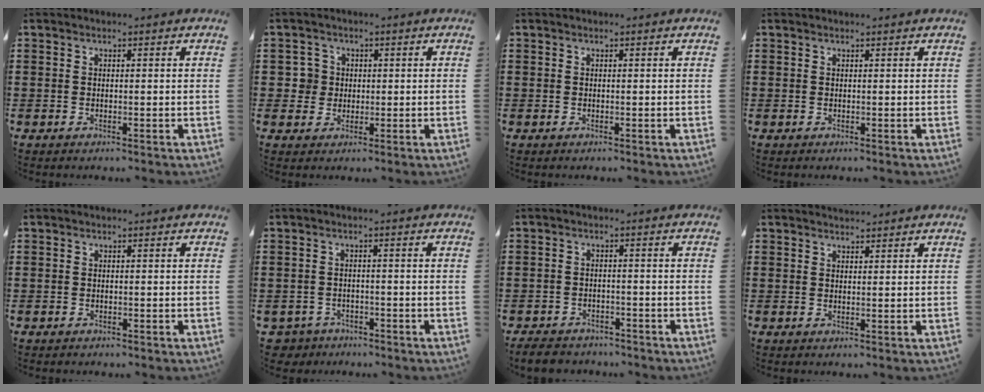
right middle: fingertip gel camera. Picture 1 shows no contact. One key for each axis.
{"total": 4.0, "fx": 0.2, "fy": 4.0, "fz": 0.8, "tx": -0.035, "ty": 0.012, "tz": 0.002}
{"total": 0.0}
{"total": 0.0}
{"total": 0.6, "fx": -0.5, "fy": 0.2, "fz": 0.0, "tx": -0.001, "ty": 0.000, "tz": -0.011}
{"total": 2.6, "fx": -2.4, "fy": 0.8, "fz": -0.2, "tx": -0.015, "ty": -0.006, "tz": -0.057}
{"total": 3.4, "fx": -3.3, "fy": 0.8, "fz": 0.3, "tx": -0.018, "ty": -0.003, "tz": -0.070}
{"total": 1.4, "fx": 1.4, "fy": 0.3, "fz": 0.1, "tx": -0.005, "ty": 0.001, "tz": 0.026}